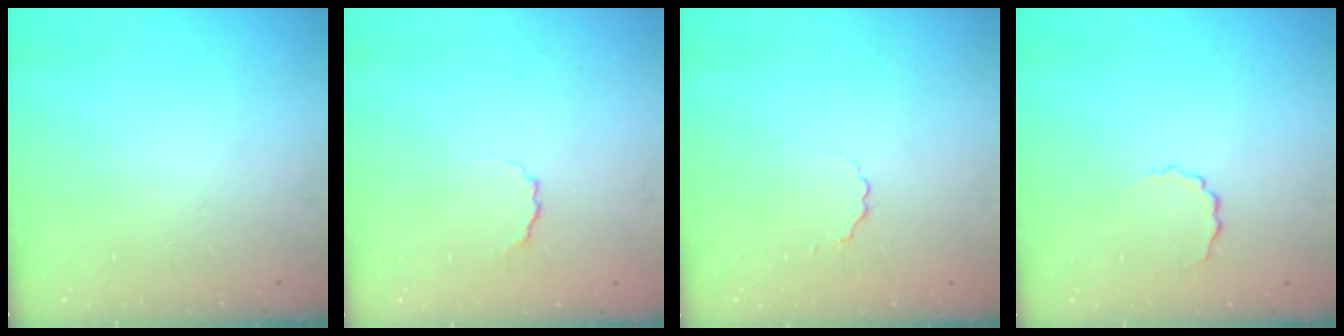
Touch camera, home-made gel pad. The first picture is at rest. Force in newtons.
{"total": 3.1, "press": 3.0, "slide": 0.7}
{"total": 1.9, "press": 1.7, "slide": 0.8}
{"total": 2.6, "press": 2.5, "slide": 0.8}